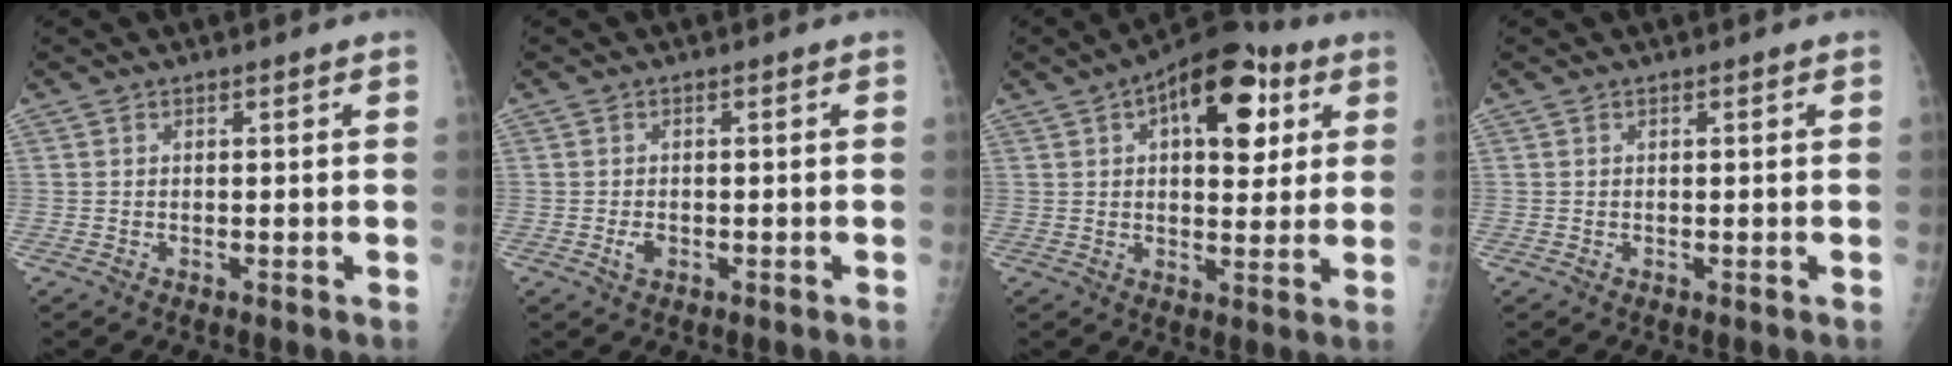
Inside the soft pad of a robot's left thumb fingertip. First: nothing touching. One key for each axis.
{"total": 1.9, "fx": -0.6, "fy": 1.2, "fz": 1.3, "tx": -0.020, "ty": 0.001, "tz": -0.009}
{"total": 16.3, "fx": 6.1, "fy": 8.4, "fz": 12.5, "tx": -0.131, "ty": 0.002, "tz": 0.082}
{"total": 0.0}